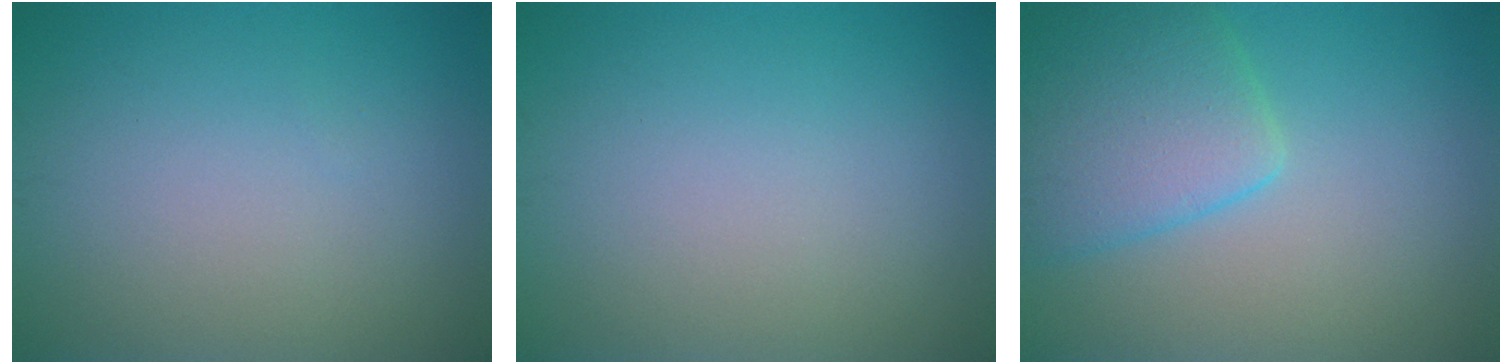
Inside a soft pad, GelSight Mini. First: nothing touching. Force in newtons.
{"total": 0.0}
{"total": 5.7, "press": 5.7, "slide": 0.4}